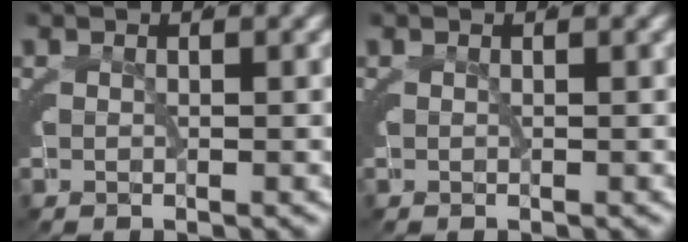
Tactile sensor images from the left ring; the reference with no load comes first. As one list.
[{"total": 0.0}]